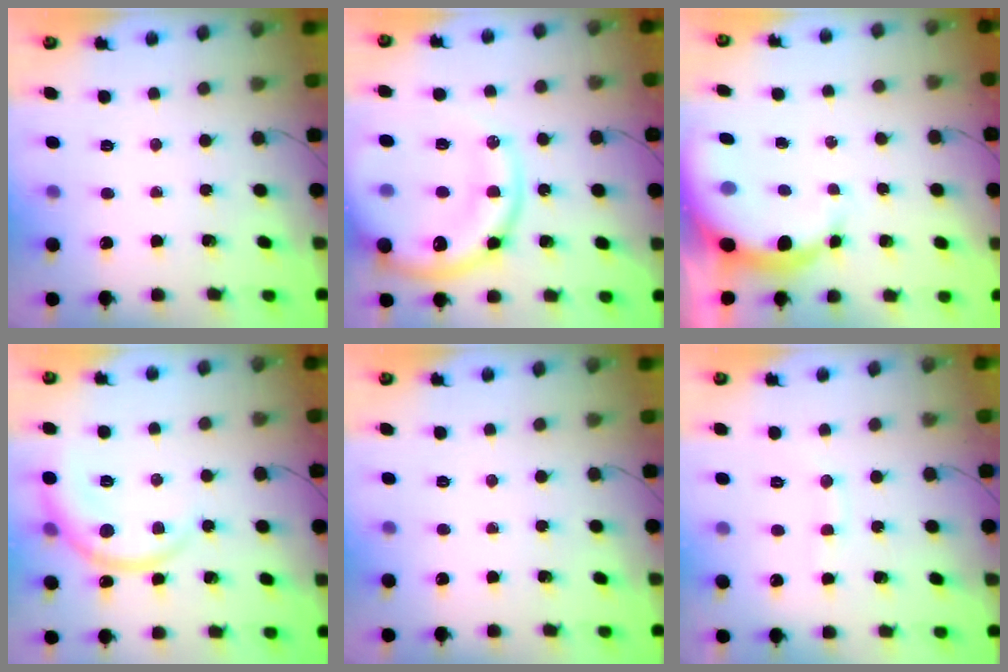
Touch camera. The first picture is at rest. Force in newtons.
{"total": 20.5, "press": 20.0, "slide": 4.4}
{"total": 7.7, "press": 7.5, "slide": 1.7}
{"total": 8.6, "press": 8.6, "slide": 0.5}
{"total": 0.0}
{"total": 7.4, "press": 7.3, "slide": 1.1}